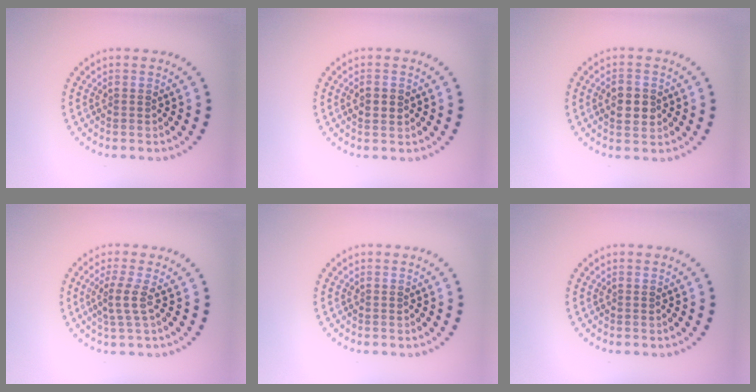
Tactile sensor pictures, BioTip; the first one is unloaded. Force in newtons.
{"total": 1.5, "press": 1.5, "slide": 0.1}
{"total": 2.8, "press": 2.8, "slide": 0.1}
{"total": 2.1, "press": 1.6, "slide": 1.4}
{"total": 0.0}
{"total": 0.0}